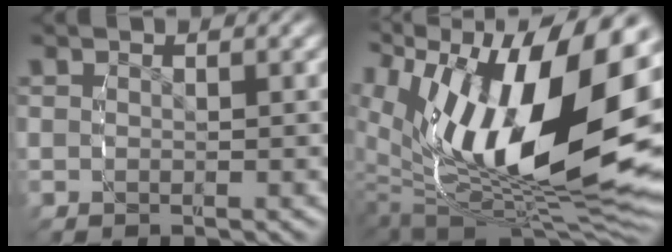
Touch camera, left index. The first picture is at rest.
{"total": 19.4, "force": [-0.1, 11.0, 16.0], "torque": [-0.262, -0.006, 0.000]}